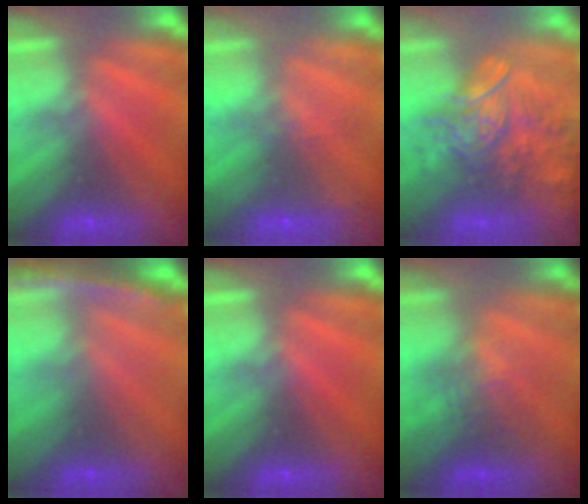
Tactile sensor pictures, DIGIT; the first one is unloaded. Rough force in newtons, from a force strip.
{"total": 2.3}
{"total": 5.8}
{"total": 9.6}
{"total": 0.0}
{"total": 2.7}